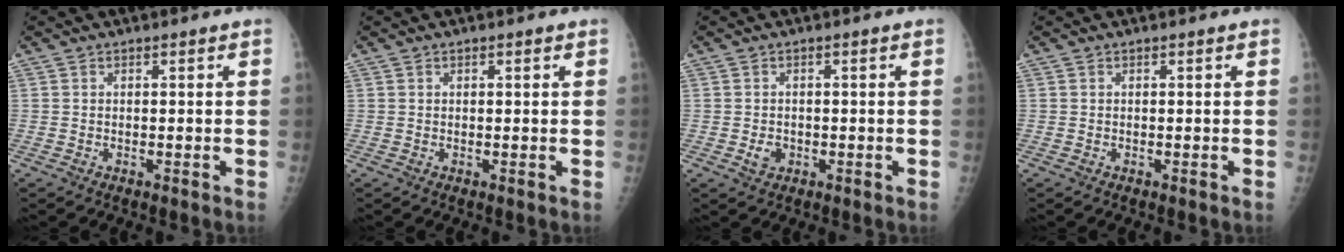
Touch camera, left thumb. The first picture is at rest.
{"total": 0.6, "force": [0.3, 0.3, 0.4], "torque": [-0.004, 0.000, 0.004]}
{"total": 2.4, "force": [-0.7, 1.9, 1.3], "torque": [-0.015, 0.003, -0.007]}
{"total": 0.0}